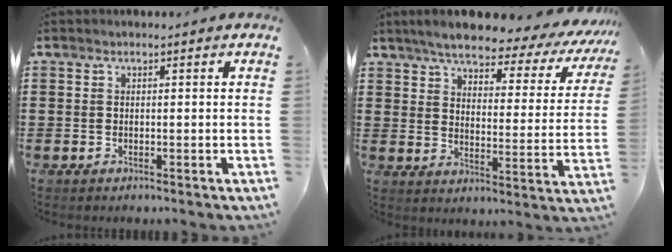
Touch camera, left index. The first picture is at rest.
{"total": 6.1, "force": [5.3, 1.0, 2.9], "torque": [-0.073, -0.036, 0.084]}